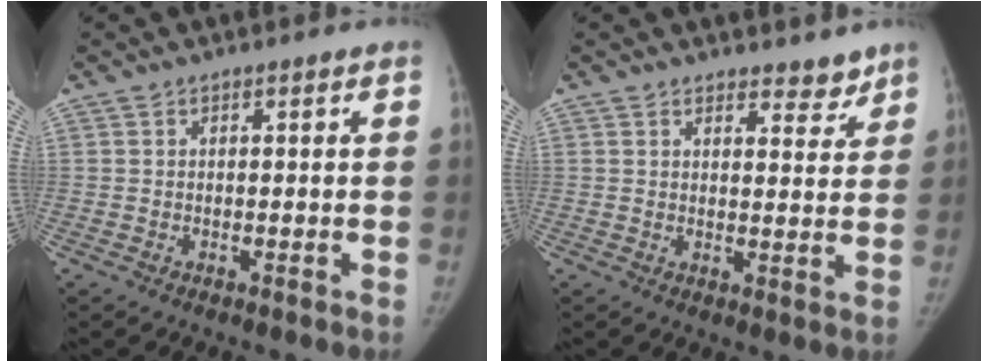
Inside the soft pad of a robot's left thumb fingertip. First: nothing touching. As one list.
[{"total": 3.9, "force": [3.3, 1.8, 1.1], "torque": [0.011, -0.025, 0.045]}]